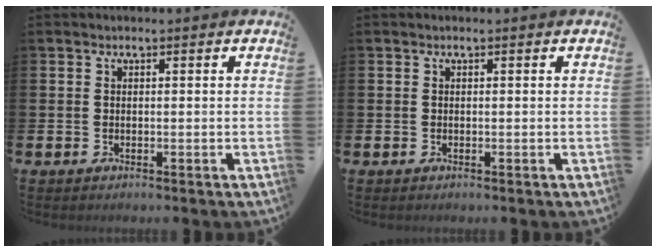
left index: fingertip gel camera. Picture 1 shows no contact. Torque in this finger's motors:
{"motor_torque": [-0.18, 0.05, 0.00, -0.01]}